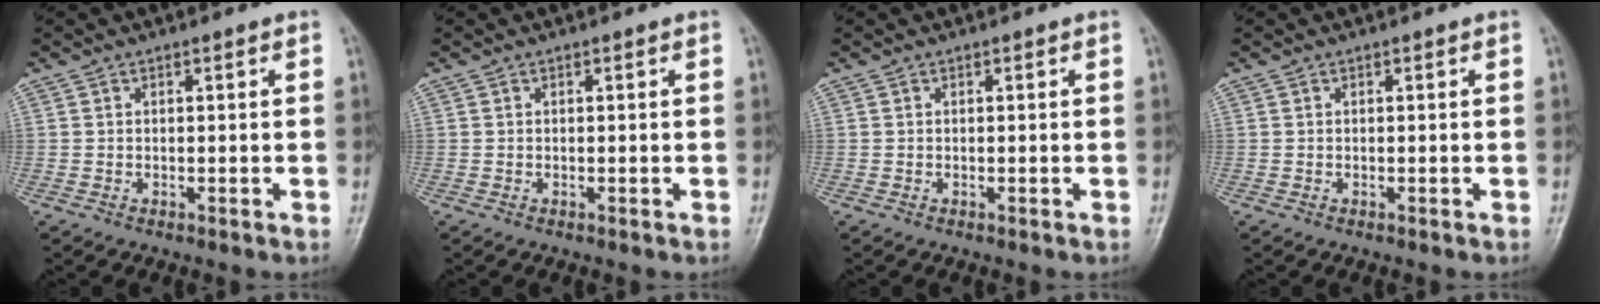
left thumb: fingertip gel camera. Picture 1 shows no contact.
{"total": 0.0}
{"total": 0.0}
{"total": 0.0}